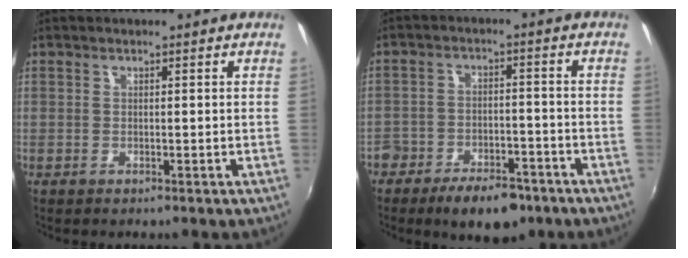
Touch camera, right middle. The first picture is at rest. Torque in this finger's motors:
{"motor_torque": [0.17, -0.17, 0.09, 0.05]}